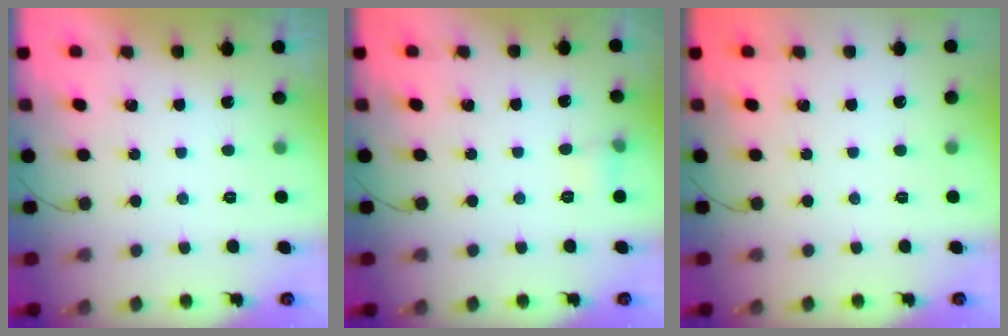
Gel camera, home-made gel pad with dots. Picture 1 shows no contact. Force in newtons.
{"total": 5.5, "press": 5.1, "slide": 1.8}
{"total": 0.0}